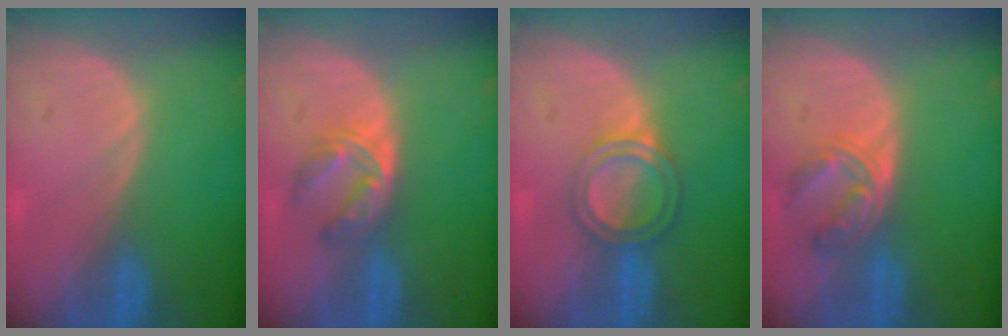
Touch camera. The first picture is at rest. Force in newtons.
{"total": 5.9, "press": 4.8, "slide": 3.5}
{"total": 5.2, "press": 4.7, "slide": 2.2}
{"total": 5.5, "press": 5.0, "slide": 2.3}